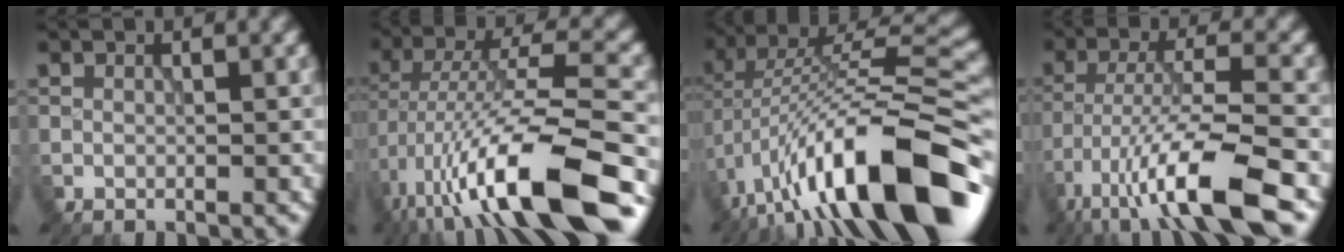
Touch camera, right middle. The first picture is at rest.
{"total": 14.2, "force": [-6.5, 4.1, 12.0], "torque": [-0.216, 0.010, -0.109]}
{"total": 14.8, "force": [-6.7, 4.3, 12.5], "torque": [-0.212, 0.033, -0.109]}
{"total": 10.2, "force": [-6.1, 2.1, 7.9], "torque": [-0.137, 0.000, -0.112]}